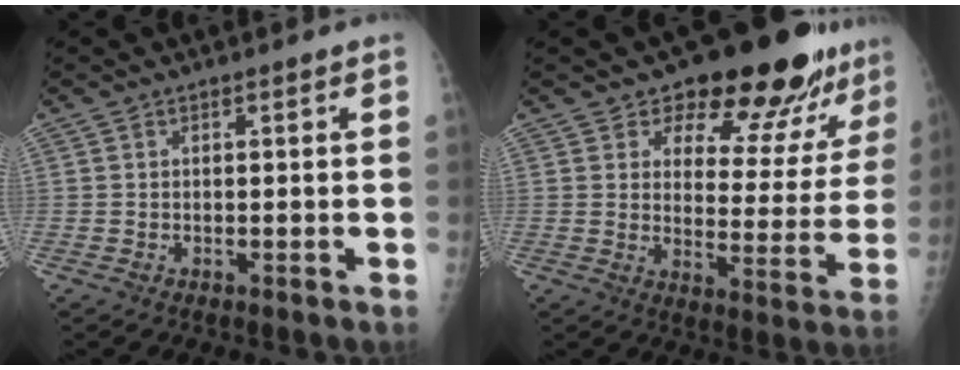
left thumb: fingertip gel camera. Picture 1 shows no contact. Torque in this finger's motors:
{"motor_torque": [0.09, 0.49, -0.12, -0.34, 0.07]}